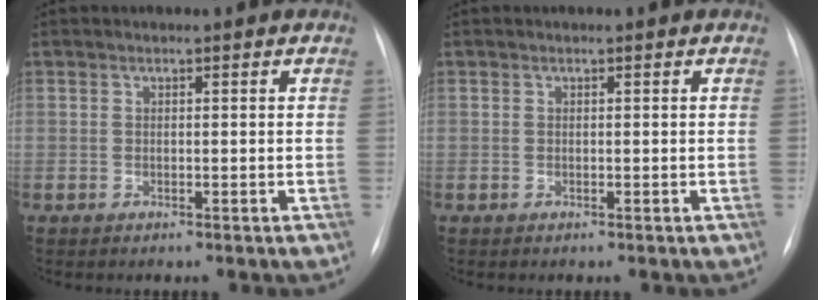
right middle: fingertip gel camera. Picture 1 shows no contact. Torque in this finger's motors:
{"motor_torque": [-0.03, -0.02, 0.00, 0.00]}